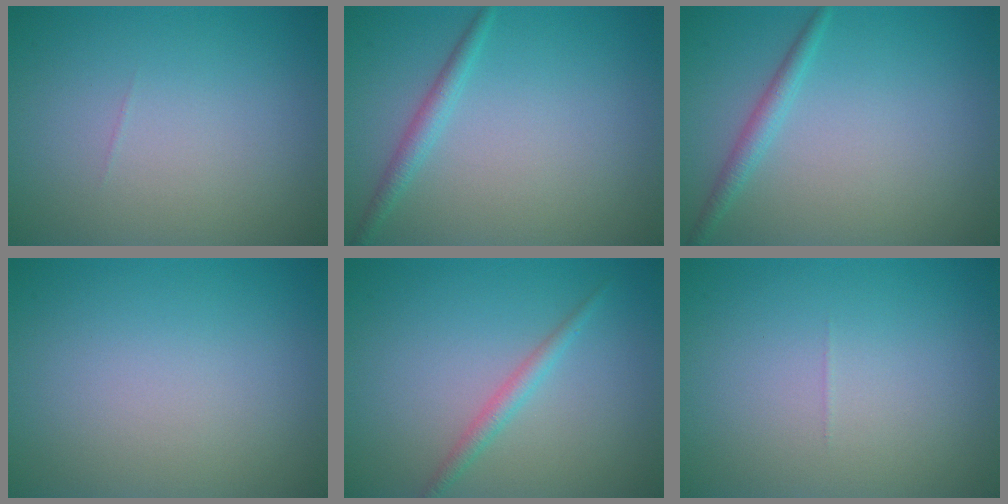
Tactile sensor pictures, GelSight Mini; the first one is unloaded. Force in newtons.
{"total": 1.6, "press": 1.6, "slide": 0.1}
{"total": 1.6, "press": 1.6, "slide": 0.1}
{"total": 0.0}
{"total": 1.6, "press": 1.6, "slide": 0.0}
{"total": 0.0}